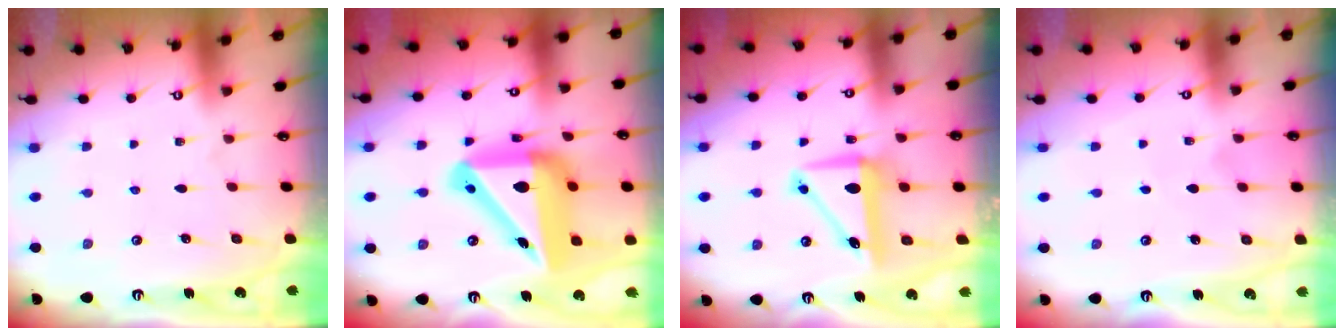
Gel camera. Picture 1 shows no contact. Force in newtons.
{"total": 22.2, "press": 22.0, "slide": 3.0}
{"total": 7.8, "press": 7.6, "slide": 1.7}
{"total": 3.0, "press": 3.0, "slide": 0.2}